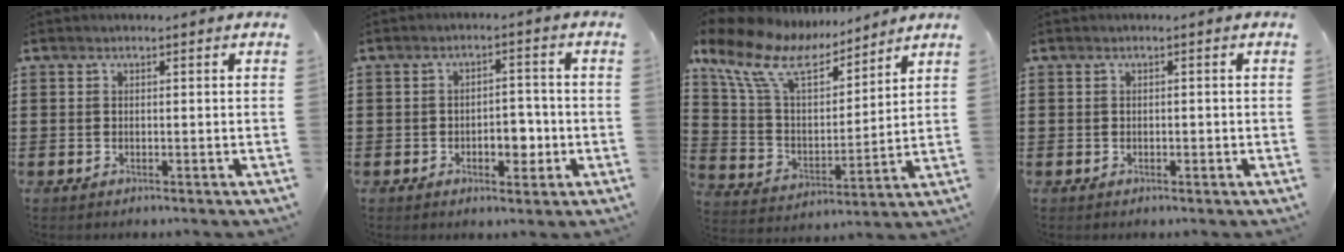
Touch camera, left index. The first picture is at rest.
{"total": 4.7, "force": [-1.5, 2.6, 3.6], "torque": [-0.050, 0.000, -0.031]}
{"total": 12.7, "force": [9.8, 4.4, 6.9], "torque": [-0.186, -0.054, 0.172]}
{"total": 0.6, "force": [-0.1, 0.3, 0.5], "torque": [-0.011, 0.001, -0.002]}